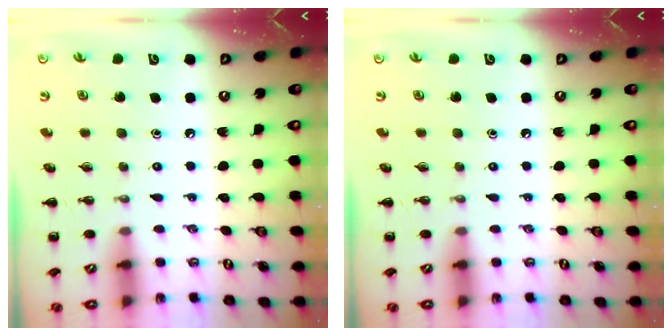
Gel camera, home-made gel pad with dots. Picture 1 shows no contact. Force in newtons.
{"total": 0.0}